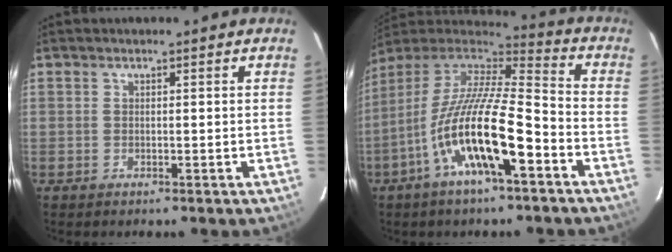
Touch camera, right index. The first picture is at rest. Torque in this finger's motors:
{"motor_torque": [1.36, -0.78, 1.05, 0.21]}